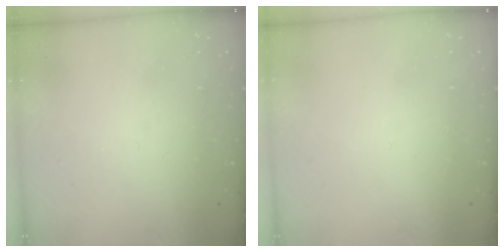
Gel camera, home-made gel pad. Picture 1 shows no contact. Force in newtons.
{"total": 1.6, "press": 1.6, "slide": 0.1}